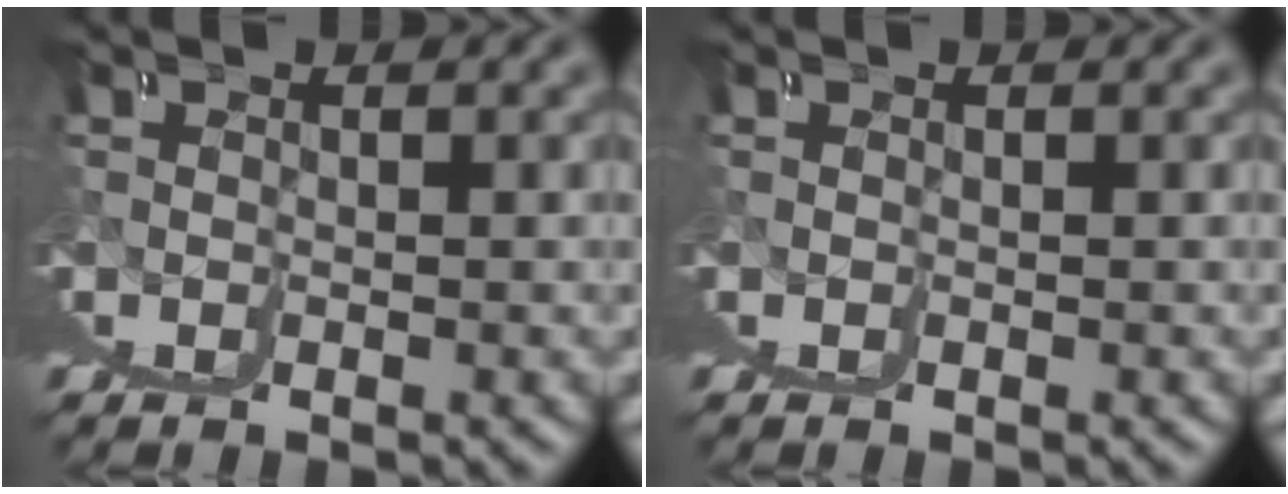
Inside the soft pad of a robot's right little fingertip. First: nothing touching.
{"total": 0.0}